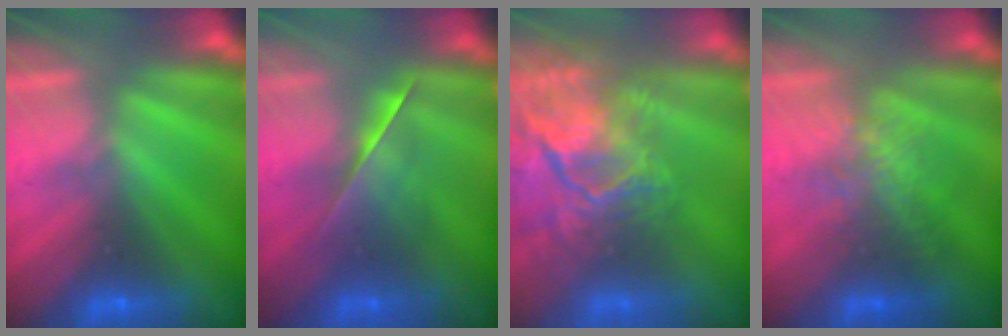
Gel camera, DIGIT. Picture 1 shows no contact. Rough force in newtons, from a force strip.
{"total": 2.1}
{"total": 7.9}
{"total": 2.7}